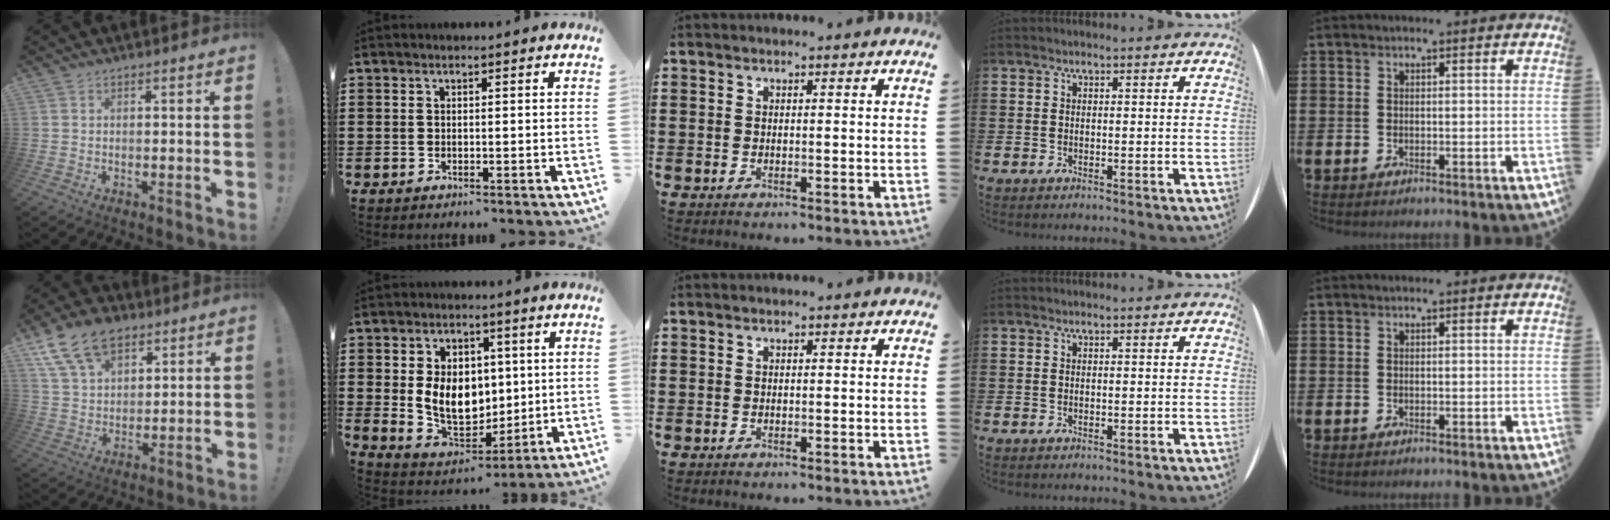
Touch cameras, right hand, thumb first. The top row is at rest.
{"thumb": {"total": 14.9, "force": [8.5, 9.4, 7.7], "torque": [-0.140, -0.037, 0.163]}, "index": {"total": 9.3, "force": [1.0, 7.0, 6.1], "torque": [-0.119, 0.008, 0.018]}}